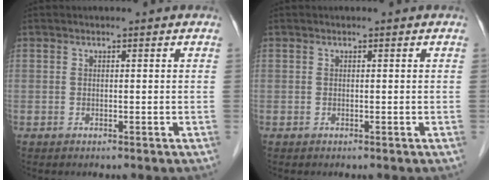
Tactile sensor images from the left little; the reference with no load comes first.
{"total": 0.0}